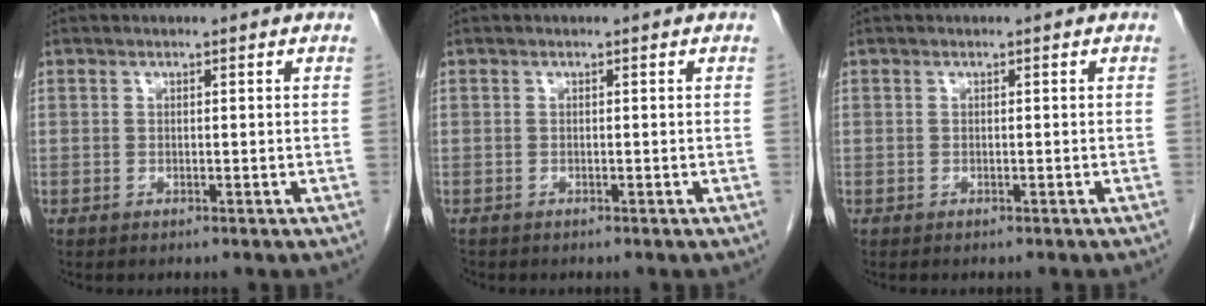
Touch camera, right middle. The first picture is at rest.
{"total": 0.6, "force": [-0.5, 0.2, 0.0], "torque": [-0.007, -0.001, -0.010]}
{"total": 0.8, "force": [-0.7, 0.0, 0.4], "torque": [-0.001, 0.002, -0.007]}